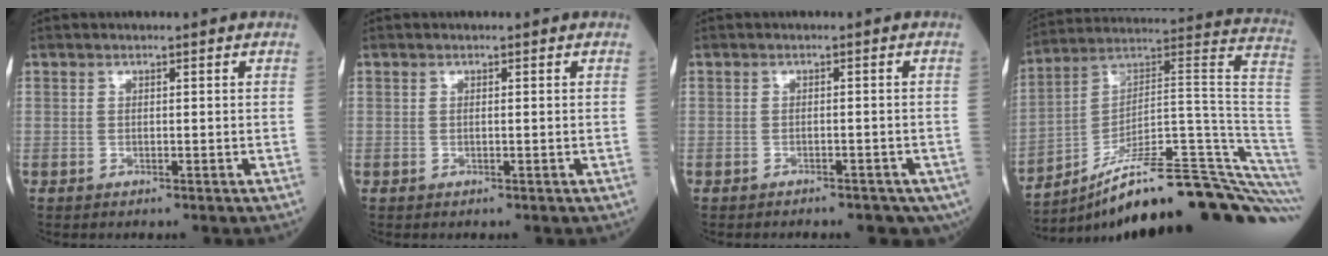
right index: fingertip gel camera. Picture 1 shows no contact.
{"total": 0.0}
{"total": 7.9, "force": [-6.0, 3.5, 3.7], "torque": [-0.044, -0.002, -0.068]}
{"total": 29.8, "force": [-22.5, 0.9, 19.5], "torque": [-0.149, 0.034, -0.332]}